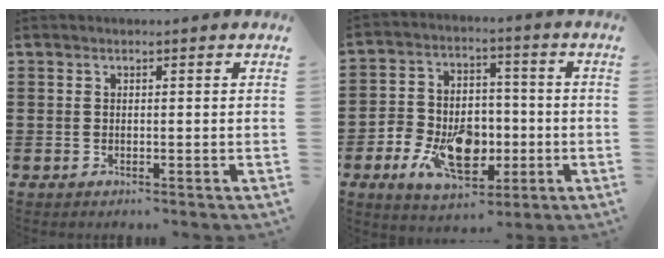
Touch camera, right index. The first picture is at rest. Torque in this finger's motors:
{"motor_torque": [2.14, 0.00, 0.75, 0.21]}